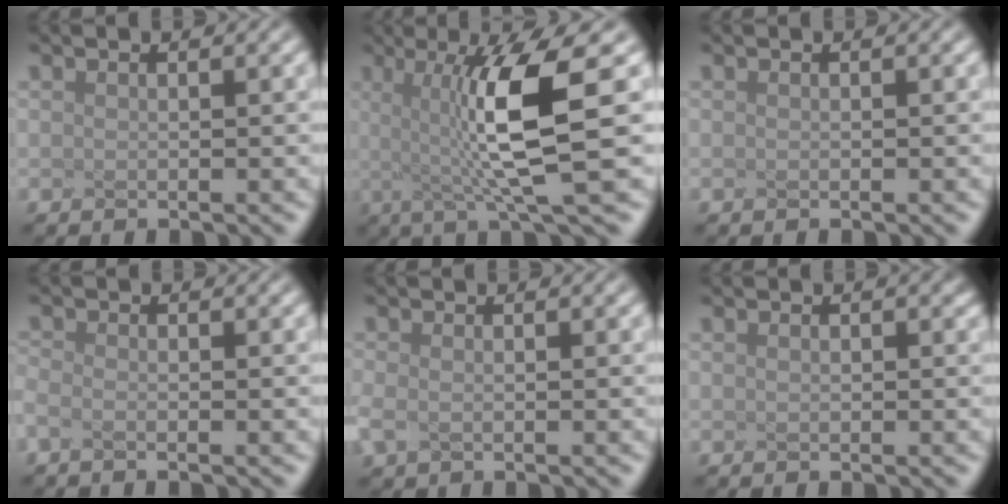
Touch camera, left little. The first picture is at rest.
{"total": 7.1, "force": [-1.0, 0.3, 7.0], "torque": [-0.142, -0.010, 0.024]}
{"total": 0.0}
{"total": 1.5, "force": [-1.4, -0.5, 0.0], "torque": [-0.023, 0.000, 0.002]}
{"total": 1.1, "force": [-0.9, -0.6, -0.2], "torque": [-0.026, -0.005, 0.018]}
{"total": 0.0}